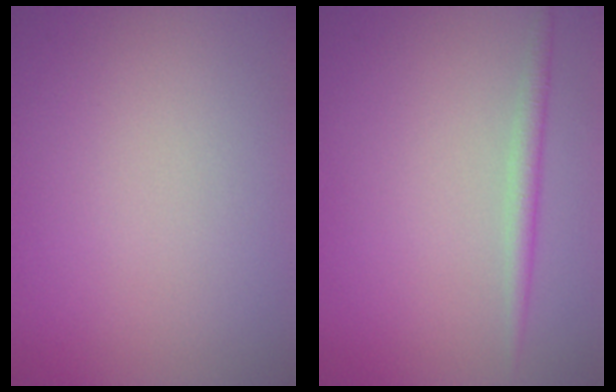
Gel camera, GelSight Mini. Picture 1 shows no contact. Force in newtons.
{"total": 1.7, "press": 1.7, "slide": 0.1}